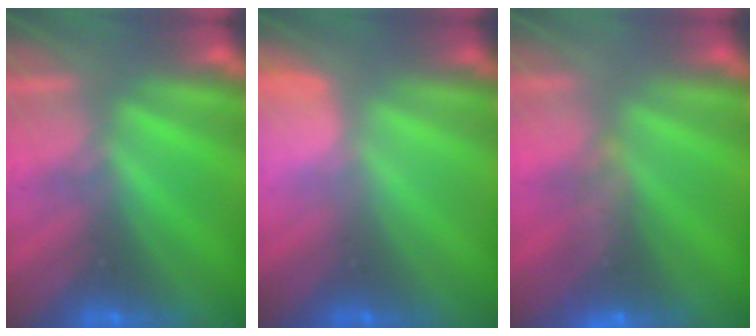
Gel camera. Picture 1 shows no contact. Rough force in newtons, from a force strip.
{"total": 2.8}
{"total": 8.6}